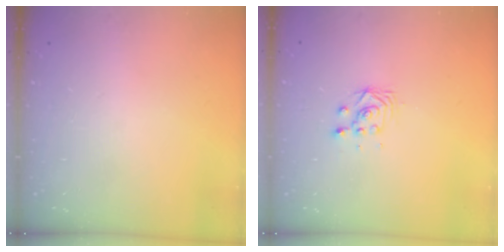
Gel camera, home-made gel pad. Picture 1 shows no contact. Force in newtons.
{"total": 3.0, "press": 3.0, "slide": 0.2}